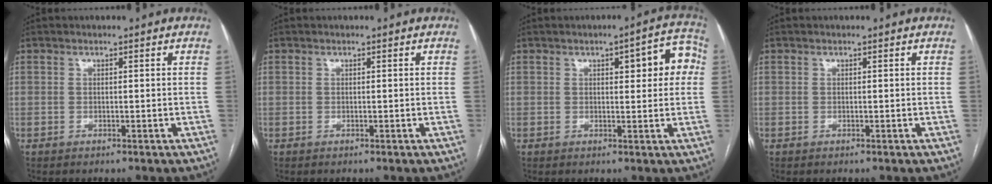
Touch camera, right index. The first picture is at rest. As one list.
[{"total": 0.0}, {"total": 7.3, "force": [1.8, 2.2, 6.7], "torque": [-0.070, 0.023, 0.016]}, {"total": 0.0}]